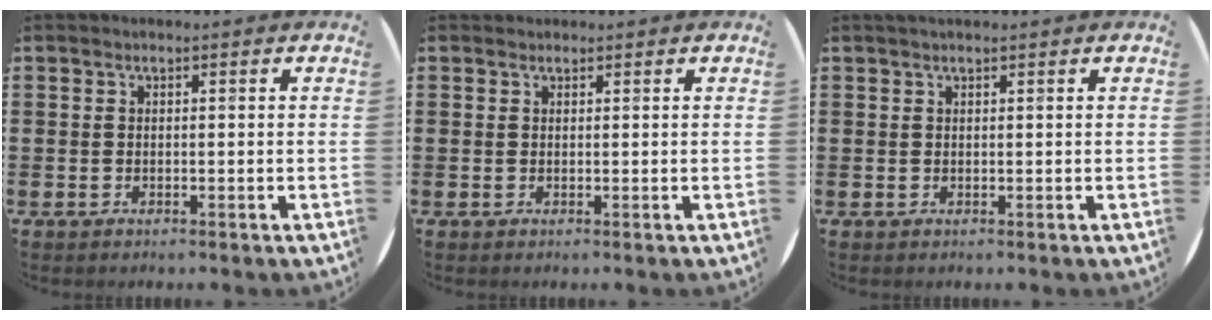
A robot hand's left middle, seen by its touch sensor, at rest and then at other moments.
{"total": 0.5, "force": [0.5, 0.2, -0.1], "torque": [0.004, 0.005, 0.009]}
{"total": 0.5, "force": [0.5, 0.0, 0.2], "torque": [-0.003, 0.000, 0.010]}